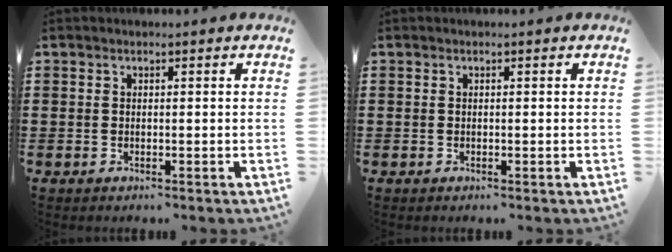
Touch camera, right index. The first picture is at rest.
{"total": 0.0}